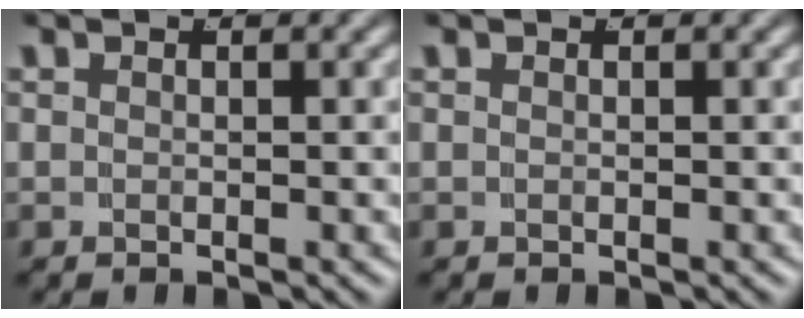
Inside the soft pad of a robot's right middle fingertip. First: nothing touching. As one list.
[{"total": 0.0}]